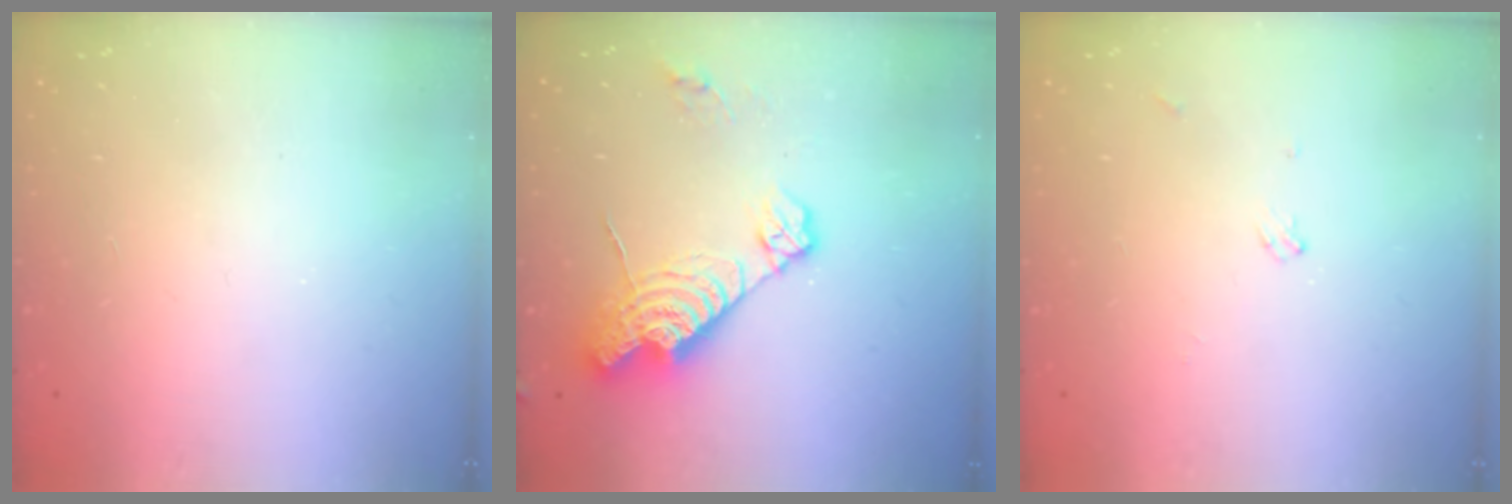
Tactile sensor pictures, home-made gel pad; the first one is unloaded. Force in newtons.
{"total": 13.9, "press": 13.8, "slide": 1.3}
{"total": 3.9, "press": 3.9, "slide": 0.5}